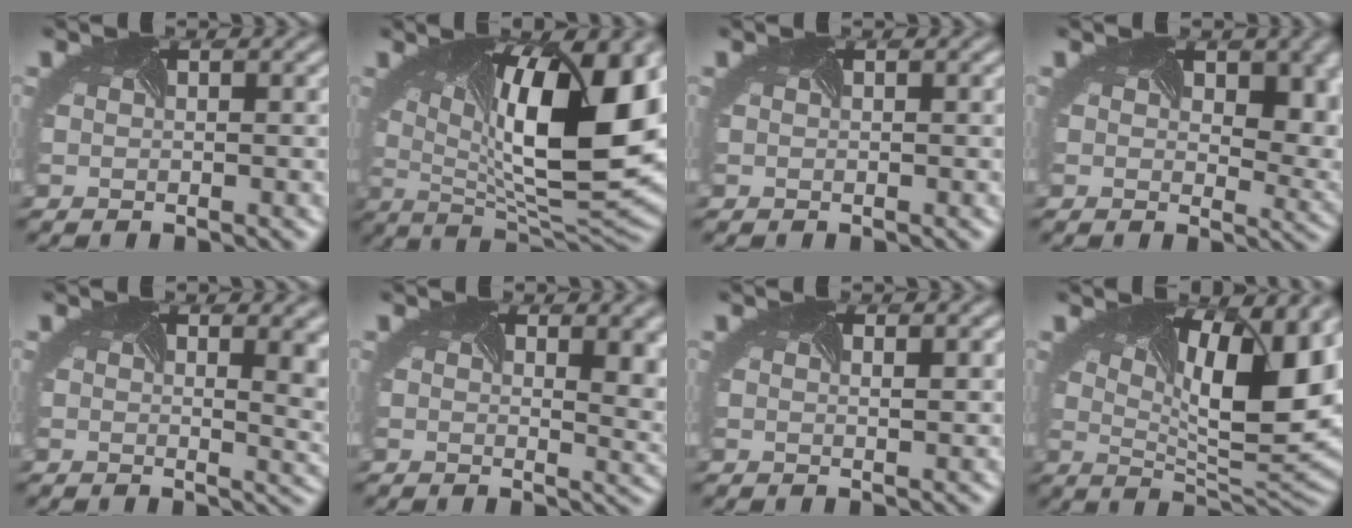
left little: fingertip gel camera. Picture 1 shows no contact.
{"total": 14.8, "force": [2.4, 5.3, 13.6], "torque": [-0.189, -0.013, 0.041]}
{"total": 0.0}
{"total": 7.5, "force": [2.2, 5.0, 5.2], "torque": [-0.091, -0.018, 0.052]}
{"total": 10.7, "force": [3.5, 5.7, 8.3], "torque": [-0.086, 0.031, 0.047]}
{"total": 8.9, "force": [3.6, 4.5, 6.8], "torque": [-0.072, 0.017, 0.050]}
{"total": 1.3, "force": [0.8, 0.6, 0.8], "torque": [0.003, 0.010, -0.009]}
{"total": 12.4, "force": [4.2, 4.3, 10.8], "torque": [-0.145, 0.008, 0.059]}